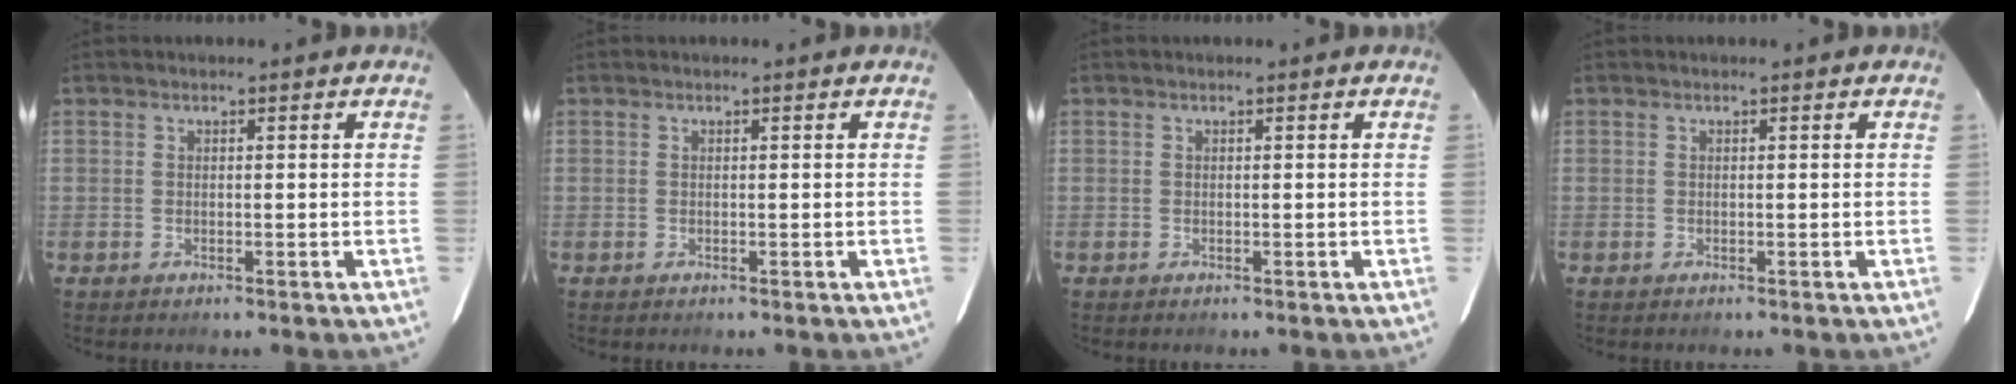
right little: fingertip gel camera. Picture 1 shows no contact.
{"total": 0.0}
{"total": 0.0}
{"total": 0.0}